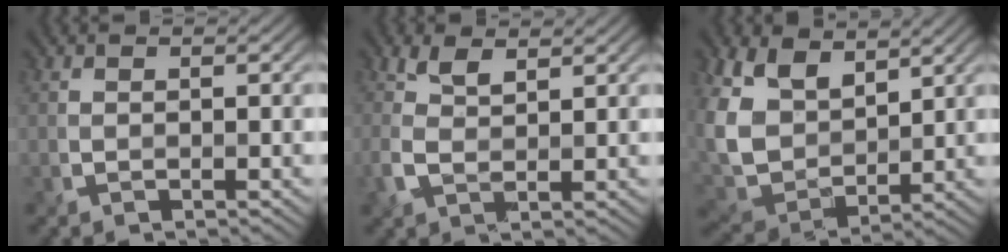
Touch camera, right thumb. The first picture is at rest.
{"total": 2.7, "force": [1.3, 1.2, 2.0], "torque": [-0.053, 0.003, 0.024]}
{"total": 10.6, "force": [4.9, 6.8, 6.5], "torque": [-0.182, 0.004, 0.092]}